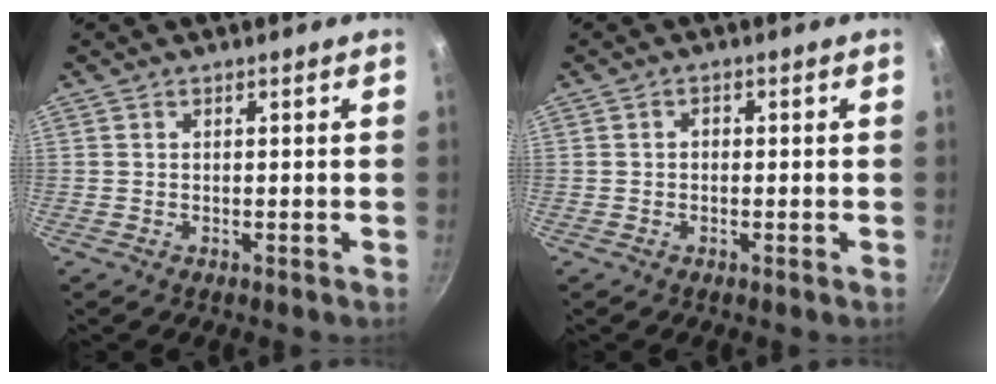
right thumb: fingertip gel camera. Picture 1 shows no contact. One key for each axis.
{"total": 1.1, "fx": -0.2, "fy": 0.9, "fz": 0.6, "tx": -0.010, "ty": 0.006, "tz": -0.005}